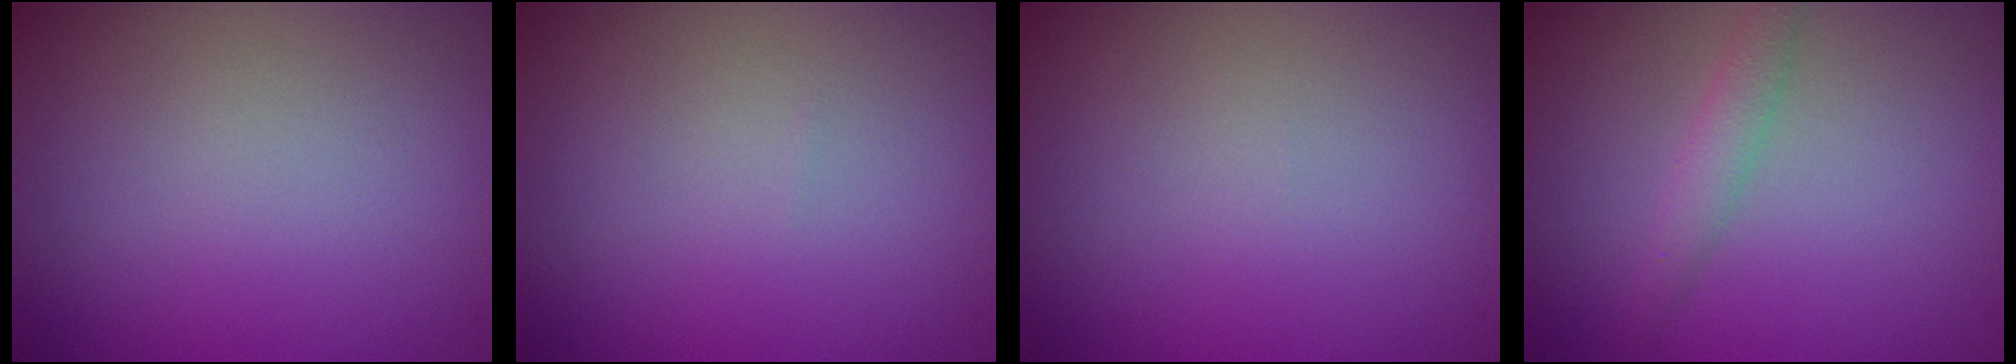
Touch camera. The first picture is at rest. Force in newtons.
{"total": 0.0}
{"total": 0.0}
{"total": 1.6, "press": 1.6, "slide": 0.0}